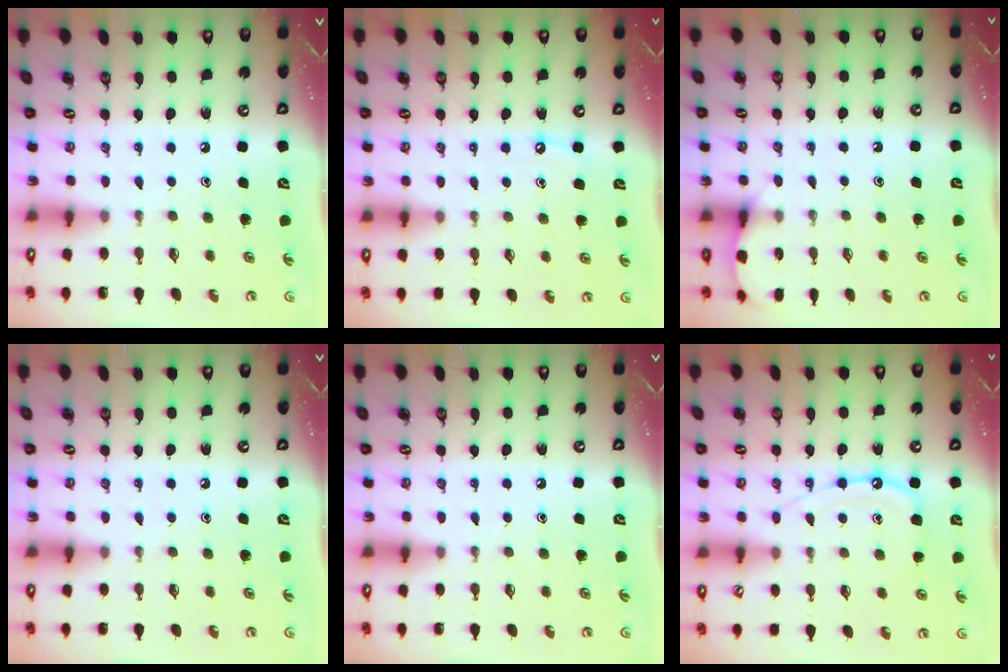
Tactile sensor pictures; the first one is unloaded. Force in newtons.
{"total": 2.6, "press": 2.6, "slide": 0.4}
{"total": 3.9, "press": 3.9, "slide": 0.3}
{"total": 0.0}
{"total": 0.0}
{"total": 11.4, "press": 11.4, "slide": 0.9}